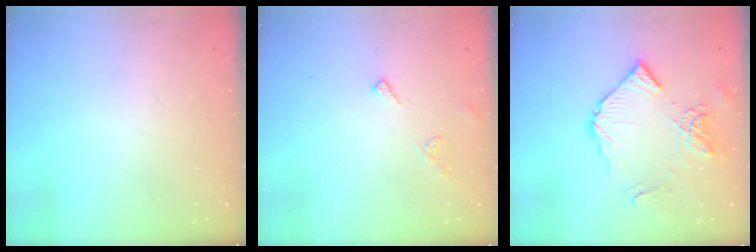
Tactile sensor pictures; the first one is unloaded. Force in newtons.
{"total": 5.7, "press": 5.7, "slide": 0.5}
{"total": 12.2, "press": 12.2, "slide": 1.3}